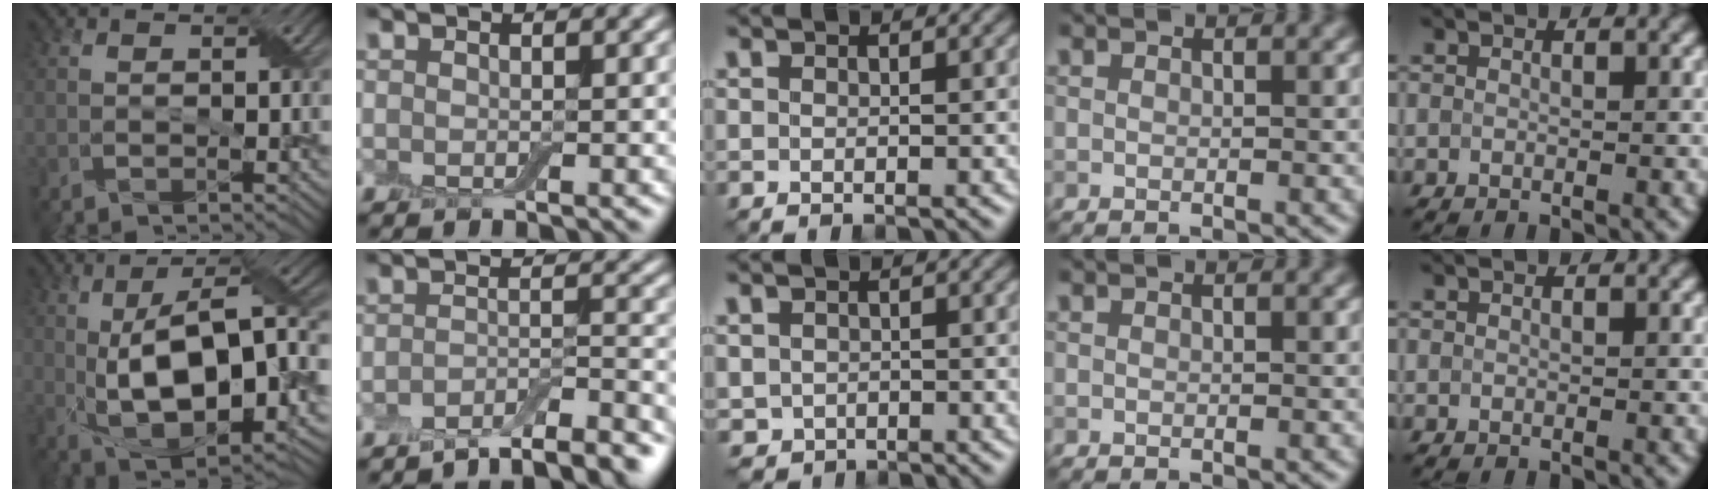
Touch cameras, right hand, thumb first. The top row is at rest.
{"thumb": {"total": 15.7, "force": [0.1, 7.0, 14.1], "torque": [-0.235, 0.010, -0.001]}, "index": {"total": 7.0, "force": [-5.9, 1.5, 3.6], "torque": [-0.051, 0.002, -0.091]}, "middle": {"total": 1.6, "force": [-0.6, 1.4, 0.6], "torque": [-0.019, -0.004, -0.009]}}